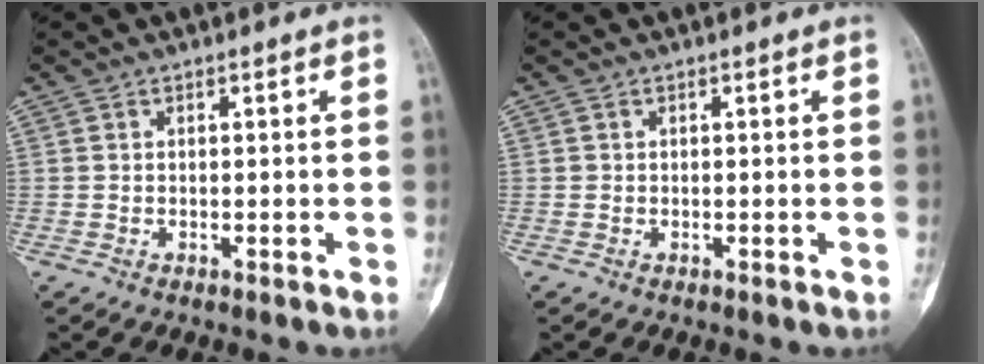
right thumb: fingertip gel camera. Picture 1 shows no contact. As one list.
[{"total": 0.0}]